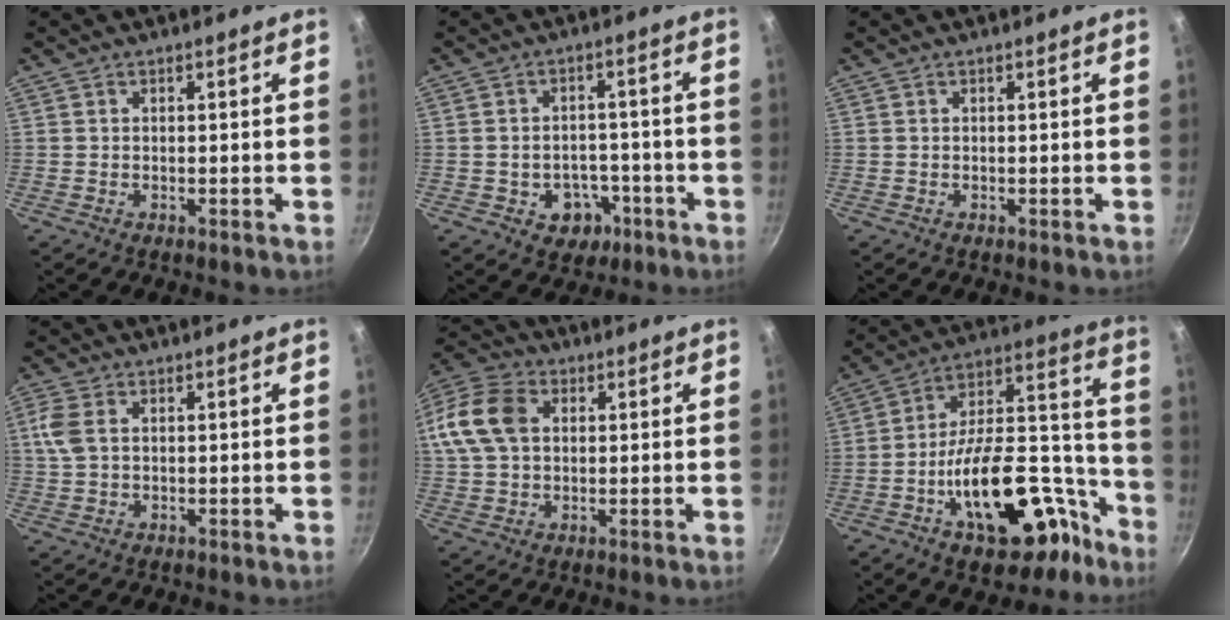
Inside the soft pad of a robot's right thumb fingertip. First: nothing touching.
{"total": 6.8, "force": [-2.8, 5.4, 3.0], "torque": [-0.012, 0.029, -0.025]}
{"total": 0.0}
{"total": 4.8, "force": [1.1, 3.0, 3.5], "torque": [-0.081, 0.007, 0.022]}
{"total": 15.3, "force": [3.2, 11.1, 10.0], "torque": [-0.213, 0.025, 0.049]}
{"total": 25.8, "force": [-12.6, 13.1, 18.3], "torque": [-0.218, 0.105, -0.186]}